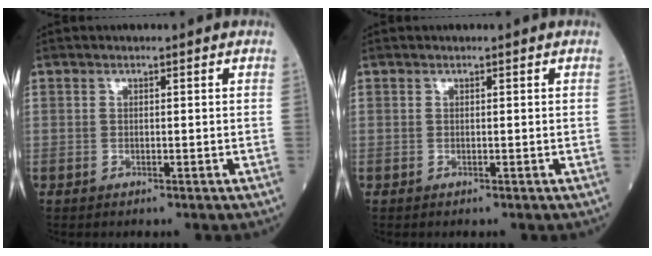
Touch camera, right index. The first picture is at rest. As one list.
[{"total": 0.0}]